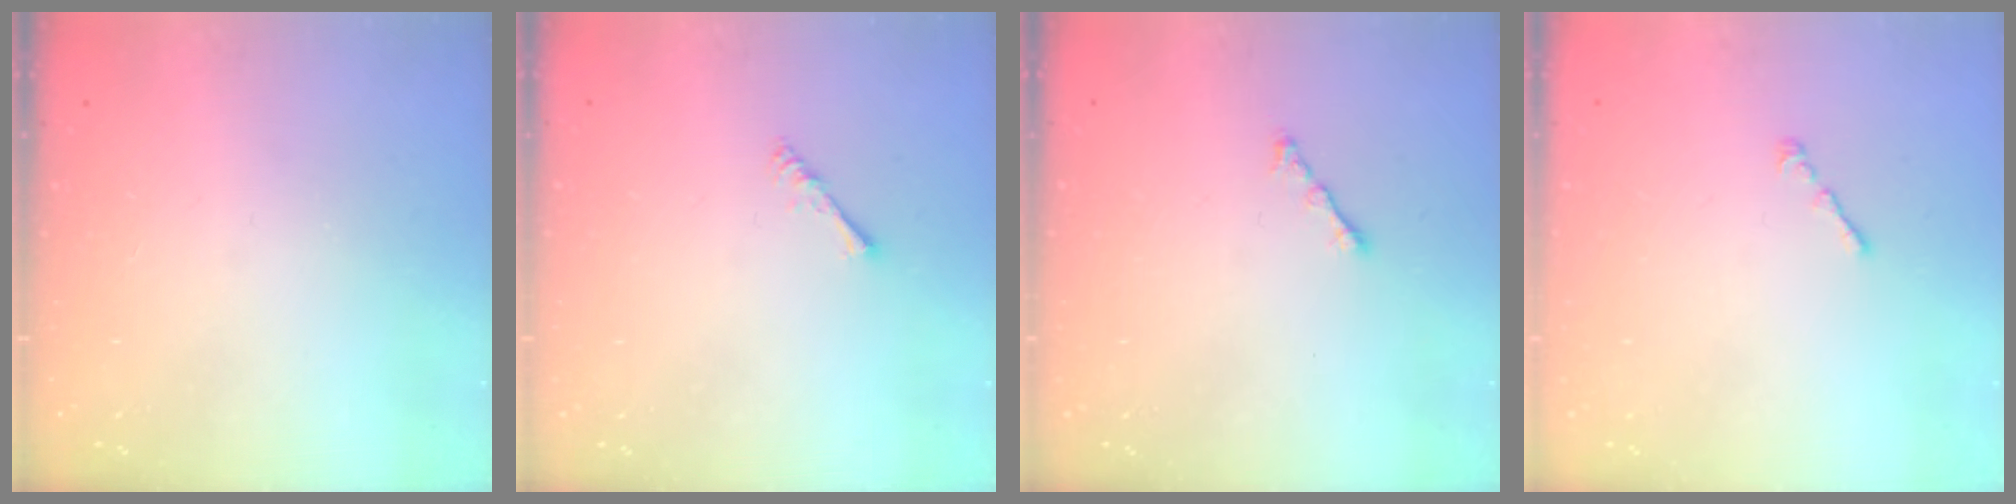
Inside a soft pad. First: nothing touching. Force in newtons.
{"total": 2.0, "press": 1.9, "slide": 0.4}
{"total": 2.3, "press": 2.2, "slide": 0.7}
{"total": 1.0, "press": 0.9, "slide": 0.5}